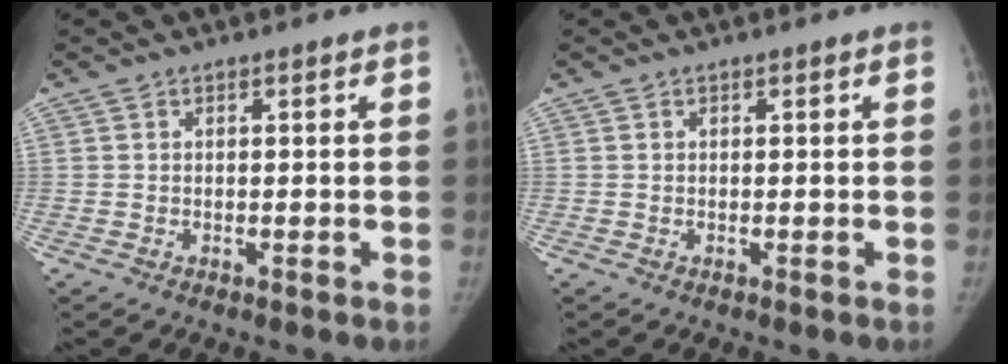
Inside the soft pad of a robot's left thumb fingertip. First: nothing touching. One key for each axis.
{"total": 0.0}